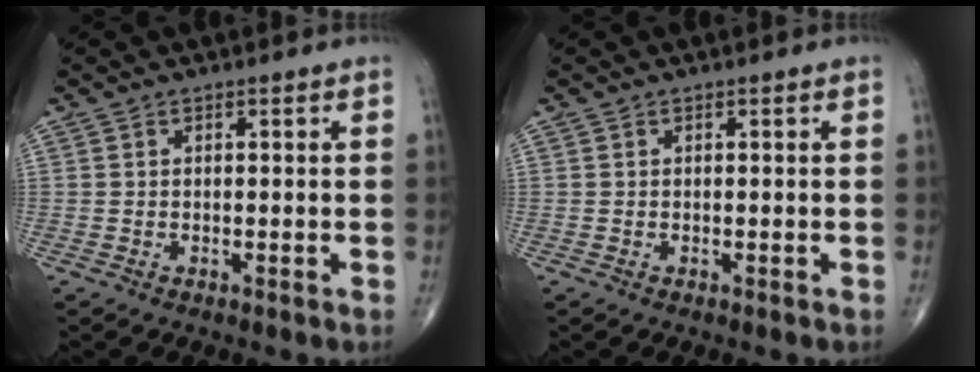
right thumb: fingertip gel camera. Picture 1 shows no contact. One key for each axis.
{"total": 0.0}